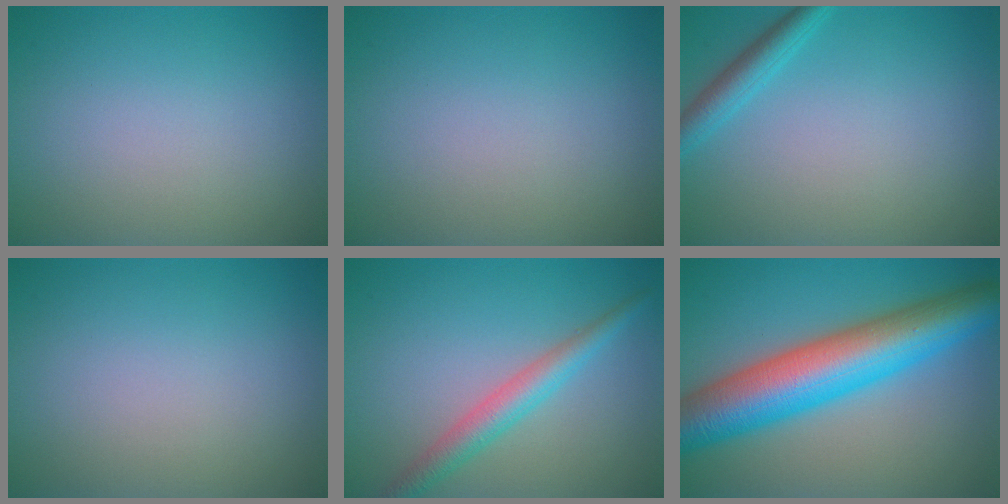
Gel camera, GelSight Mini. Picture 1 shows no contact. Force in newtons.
{"total": 0.0}
{"total": 2.3, "press": 2.3, "slide": 0.2}
{"total": 0.0}
{"total": 3.3, "press": 3.3, "slide": 0.1}
{"total": 11.2, "press": 11.2, "slide": 0.2}